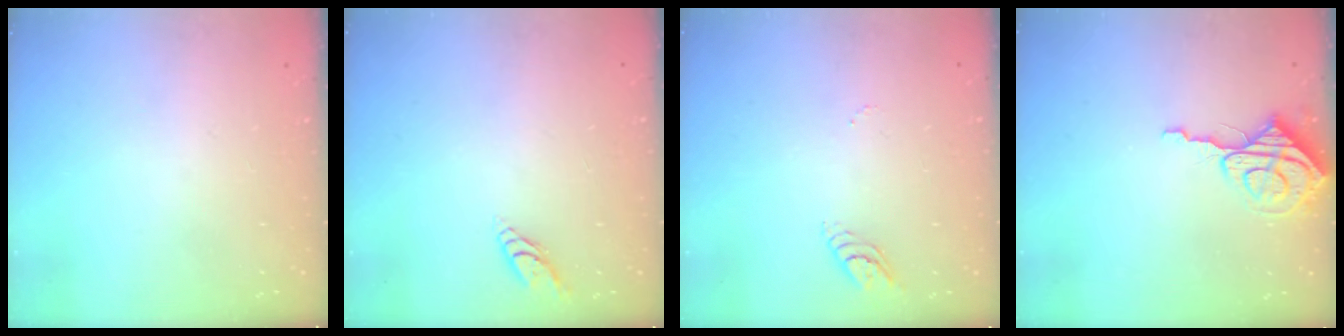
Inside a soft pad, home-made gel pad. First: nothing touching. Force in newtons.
{"total": 4.3, "press": 4.2, "slide": 0.6}
{"total": 3.6, "press": 3.6, "slide": 0.6}
{"total": 7.7, "press": 7.7, "slide": 0.6}